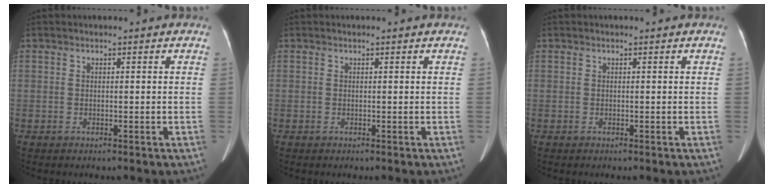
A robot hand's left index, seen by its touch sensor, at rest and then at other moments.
{"total": 0.0}
{"total": 0.0}